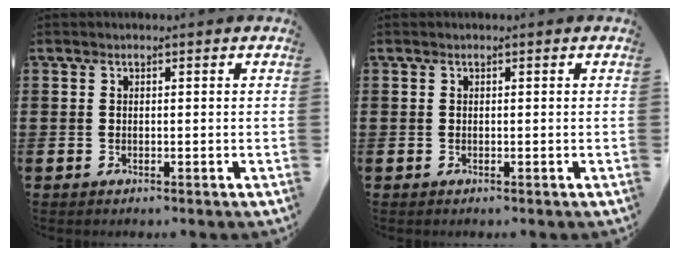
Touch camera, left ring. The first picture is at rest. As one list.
[{"total": 0.0}]